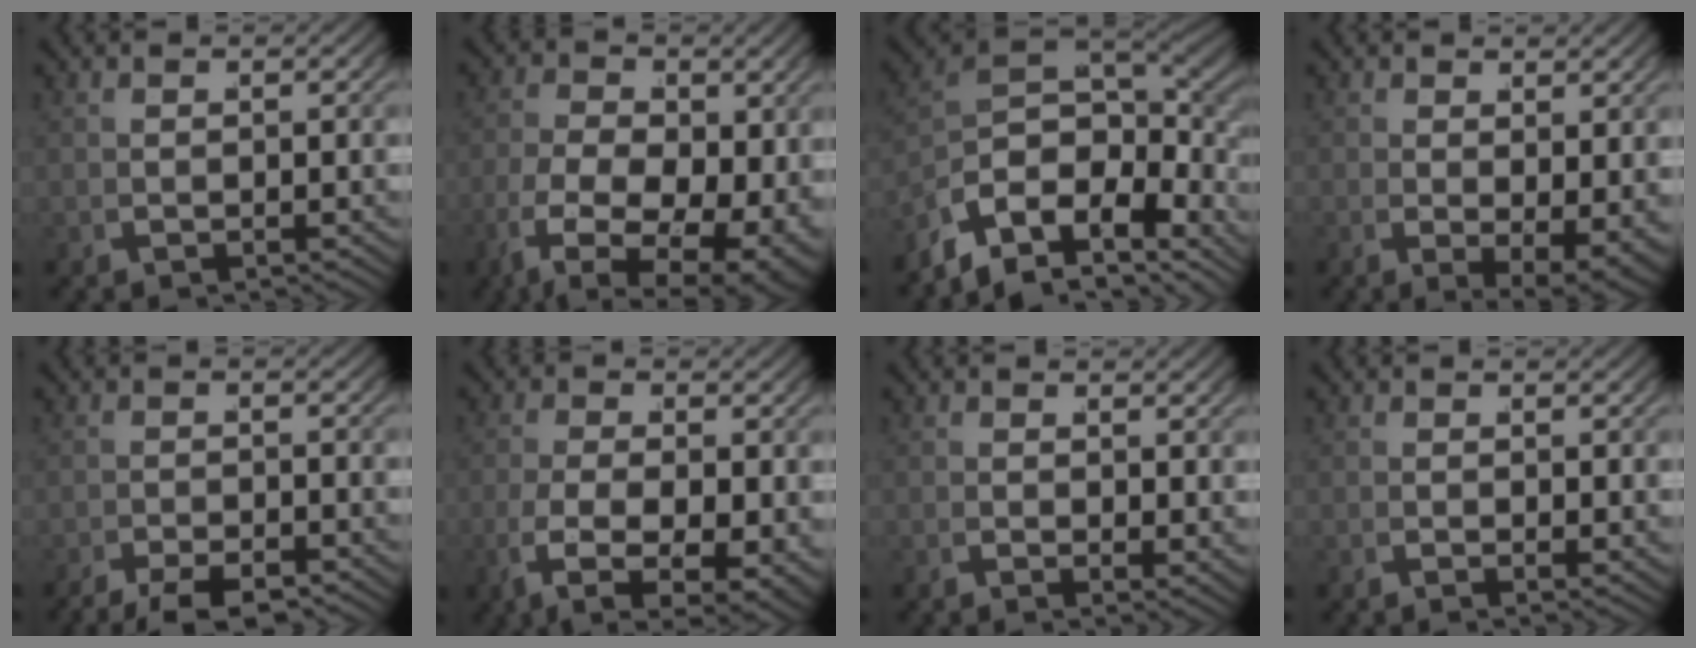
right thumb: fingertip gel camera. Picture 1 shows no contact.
{"total": 11.9, "force": [-3.3, 7.5, 8.6], "torque": [-0.170, -0.057, -0.029]}
{"total": 16.3, "force": [-2.8, 10.4, 12.3], "torque": [-0.247, -0.048, -0.017]}
{"total": 4.2, "force": [-0.6, 2.0, 3.6], "torque": [-0.059, -0.025, 0.004]}
{"total": 4.1, "force": [-3.6, 1.0, 1.8], "torque": [-0.026, -0.012, -0.063]}
{"total": 9.3, "force": [-2.7, 5.0, 7.4], "torque": [-0.157, -0.045, -0.024]}
{"total": 0.9, "force": [0.2, 0.3, 0.8], "torque": [-0.008, -0.002, 0.002]}
{"total": 0.6, "force": [0.0, 0.1, 0.6], "torque": [-0.009, 0.000, -0.003]}